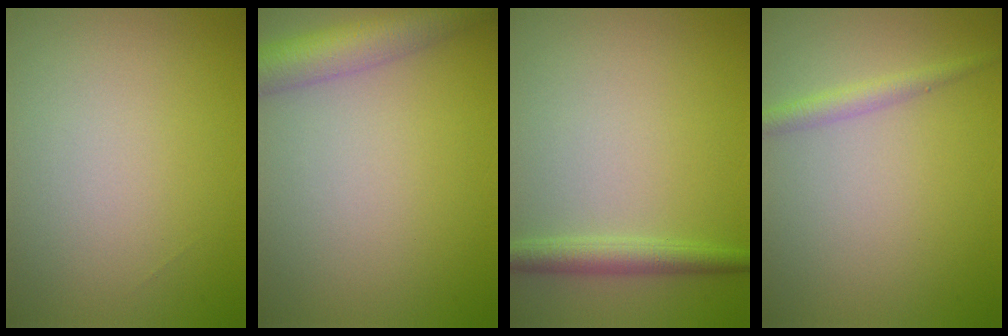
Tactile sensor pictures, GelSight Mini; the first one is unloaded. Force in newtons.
{"total": 5.1, "press": 5.1, "slide": 0.3}
{"total": 2.4, "press": 2.4, "slide": 0.1}
{"total": 1.7, "press": 1.7, "slide": 0.1}